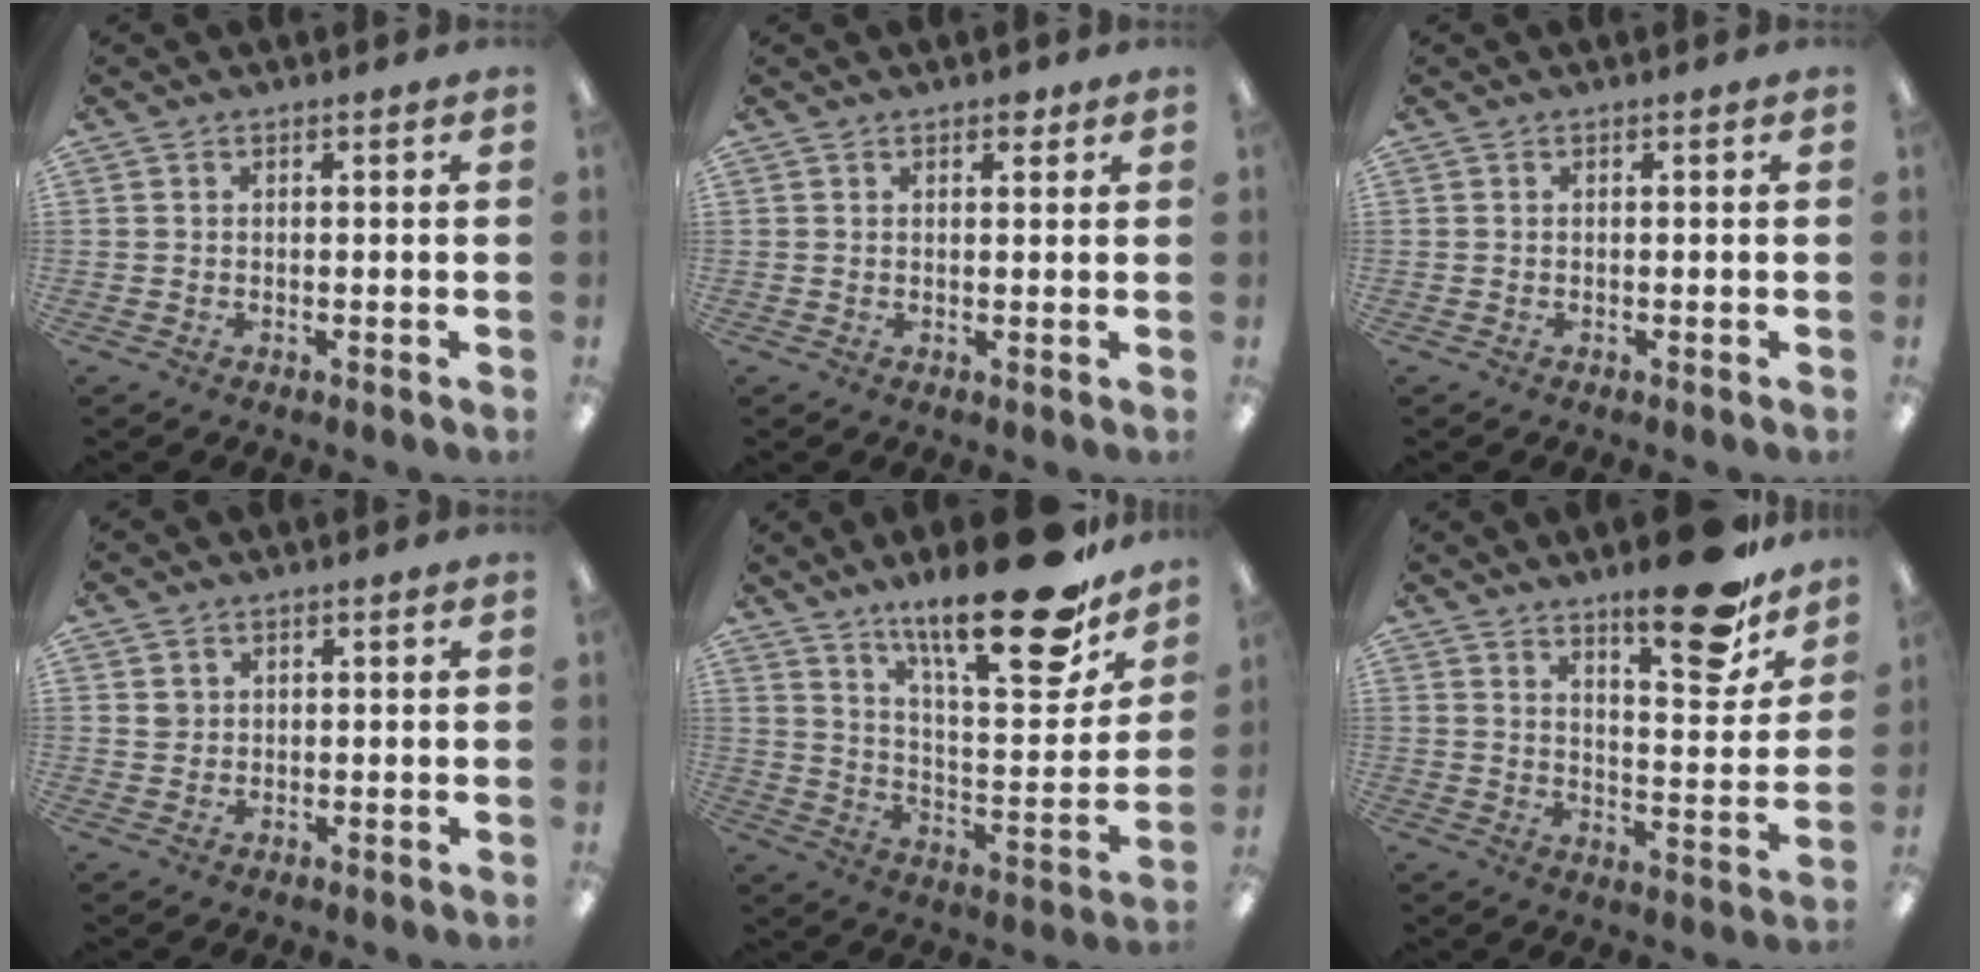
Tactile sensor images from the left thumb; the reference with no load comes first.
{"total": 2.3, "force": [1.6, 1.2, 1.1], "torque": [0.000, -0.007, 0.023]}
{"total": 0.0}
{"total": 2.0, "force": [0.9, 1.8, 0.2], "torque": [0.001, -0.001, 0.015]}
{"total": 24.5, "force": [17.8, 6.3, 15.6], "torque": [-0.223, -0.124, 0.285]}
{"total": 17.2, "force": [12.7, 5.3, 10.2], "torque": [-0.129, -0.088, 0.204]}